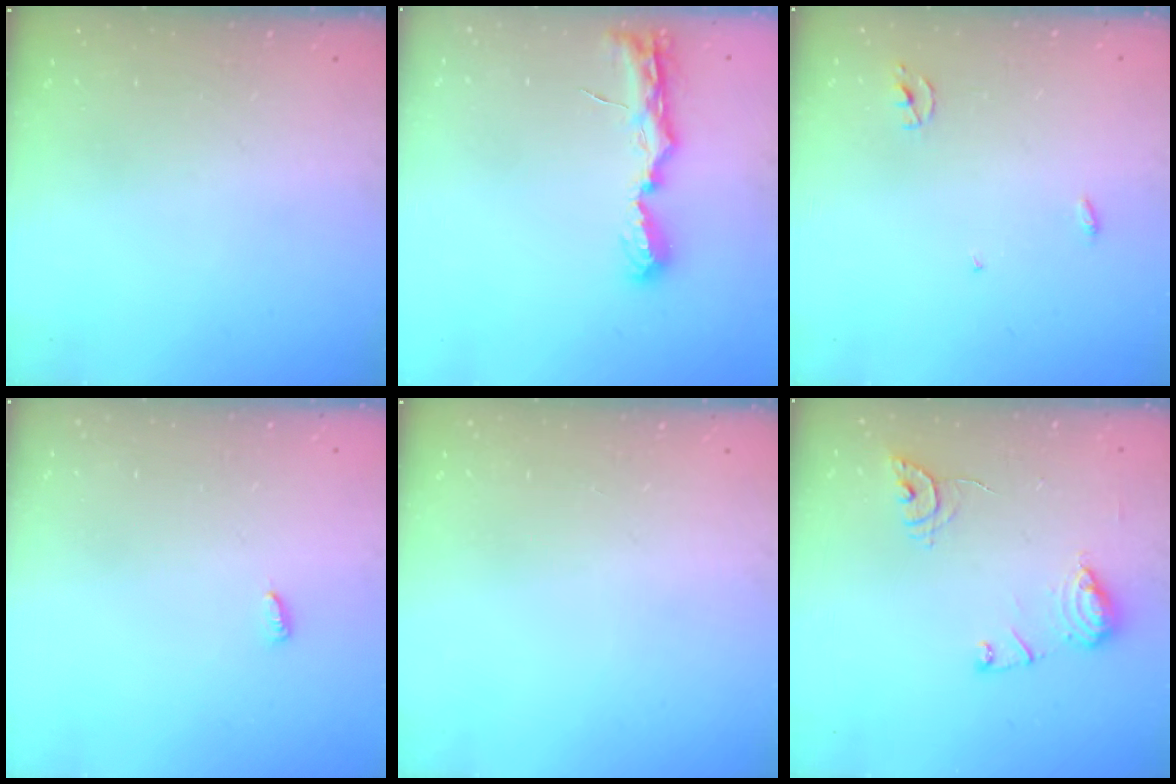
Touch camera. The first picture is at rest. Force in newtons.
{"total": 7.5, "press": 7.5, "slide": 0.4}
{"total": 2.3, "press": 2.3, "slide": 0.2}
{"total": 3.2, "press": 3.2, "slide": 0.5}
{"total": 0.0}
{"total": 10.8, "press": 10.8, "slide": 0.5}